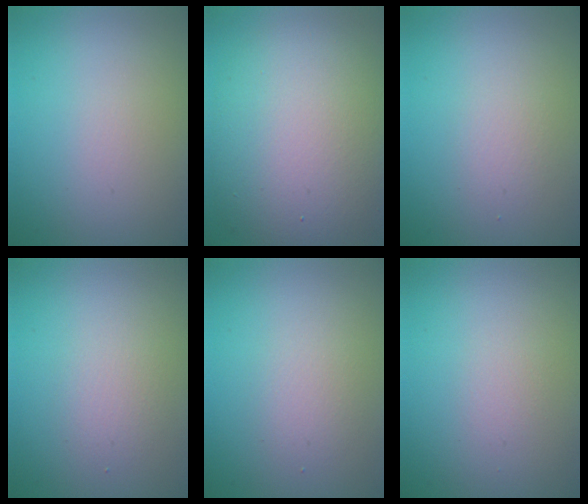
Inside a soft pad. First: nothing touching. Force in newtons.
{"total": 11.2, "press": 11.2, "slide": 0.7}
{"total": 1.2, "press": 1.2, "slide": 0.0}
{"total": 1.6, "press": 1.6, "slide": 0.1}
{"total": 1.6, "press": 1.6, "slide": 0.1}
{"total": 0.7, "press": 0.7, "slide": 0.0}